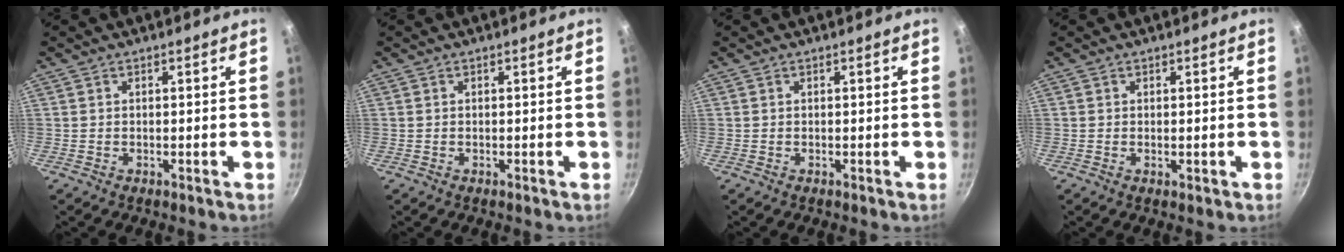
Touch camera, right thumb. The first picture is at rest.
{"total": 0.0}
{"total": 0.0}
{"total": 0.8, "force": [0.0, 0.4, 0.7], "torque": [-0.010, -0.001, -0.001]}